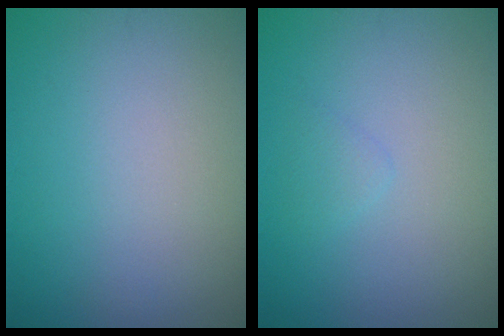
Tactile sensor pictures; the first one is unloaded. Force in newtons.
{"total": 0.9, "press": 0.9, "slide": 0.1}